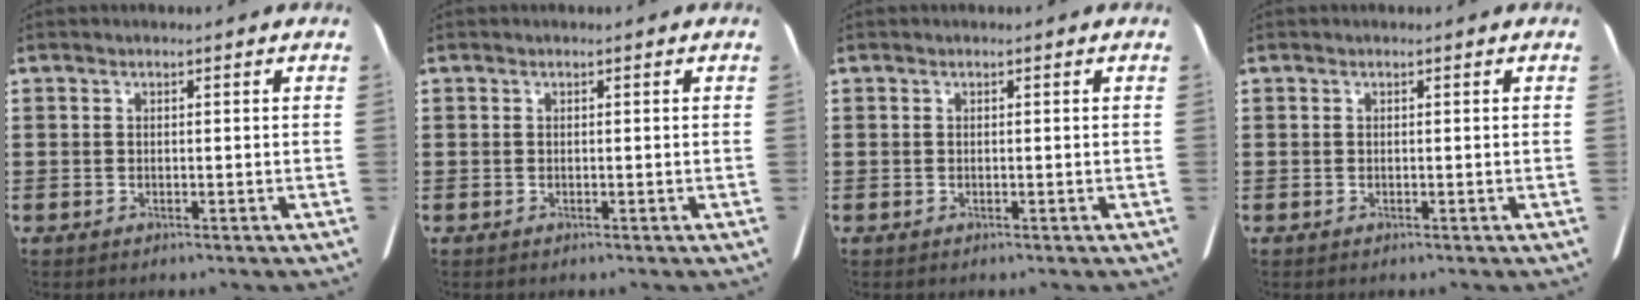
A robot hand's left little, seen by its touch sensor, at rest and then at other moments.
{"total": 0.0}
{"total": 0.0}
{"total": 0.0}